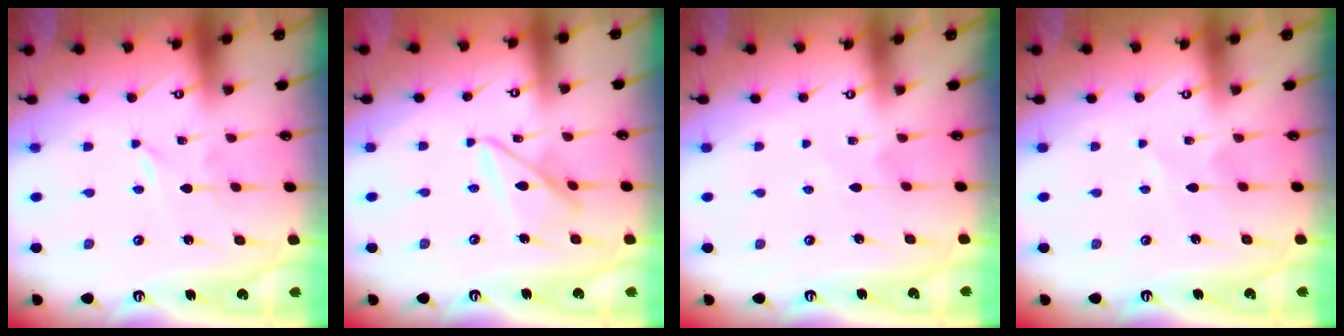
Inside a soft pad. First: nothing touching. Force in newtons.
{"total": 11.2, "press": 11.2, "slide": 0.7}
{"total": 2.2, "press": 2.2, "slide": 0.3}
{"total": 0.6, "press": 0.6, "slide": 0.2}